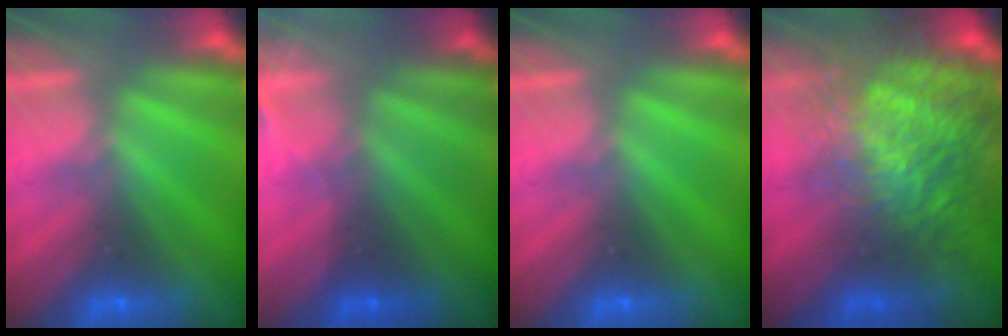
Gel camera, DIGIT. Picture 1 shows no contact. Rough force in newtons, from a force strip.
{"total": 2.9}
{"total": 0.0}
{"total": 7.8}